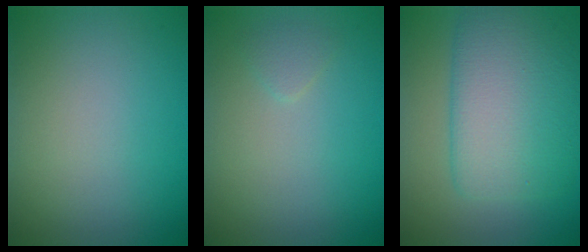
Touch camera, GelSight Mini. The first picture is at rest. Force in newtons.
{"total": 0.9, "press": 0.9, "slide": 0.0}
{"total": 7.7, "press": 7.7, "slide": 0.1}